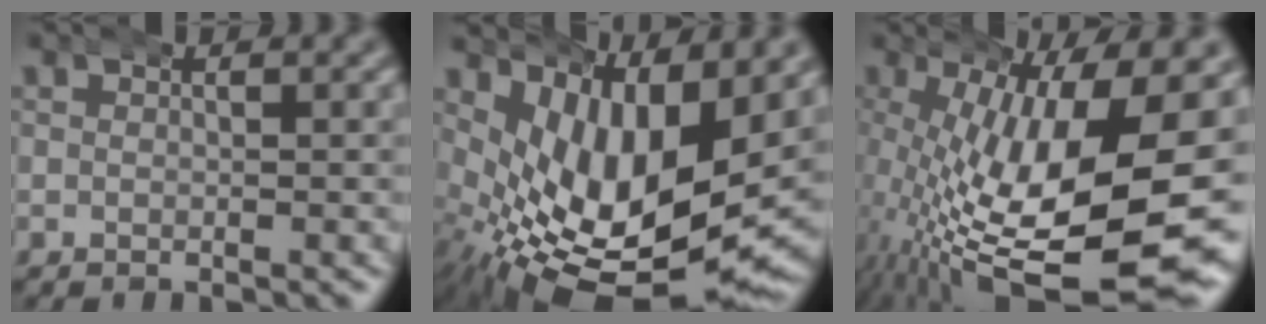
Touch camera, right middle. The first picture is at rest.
{"total": 15.3, "force": [-2.8, 8.2, 12.6], "torque": [-0.222, -0.064, -0.009]}
{"total": 17.7, "force": [-2.5, 7.9, 15.6], "torque": [-0.263, -0.054, 0.010]}